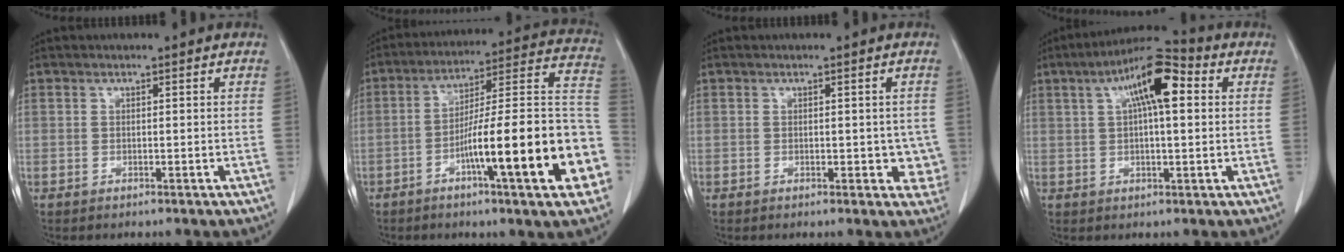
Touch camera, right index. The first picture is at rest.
{"total": 22.1, "force": [-7.2, 2.0, 20.8], "torque": [-0.229, 0.023, -0.104]}
{"total": 3.7, "force": [-0.3, 2.3, 2.9], "torque": [-0.010, 0.003, 0.000]}
{"total": 10.7, "force": [3.3, 2.5, 9.9], "torque": [-0.171, 0.034, 0.049]}